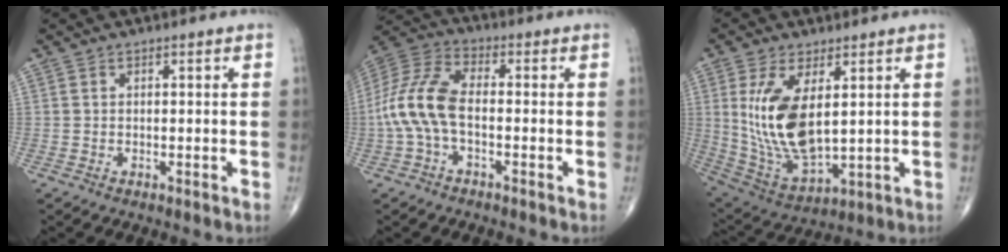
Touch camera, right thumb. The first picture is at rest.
{"total": 11.4, "force": [-1.9, 5.8, 9.6], "torque": [-0.215, 0.031, -0.046]}
{"total": 15.0, "force": [2.9, 7.0, 12.9], "torque": [-0.249, -0.022, 0.077]}